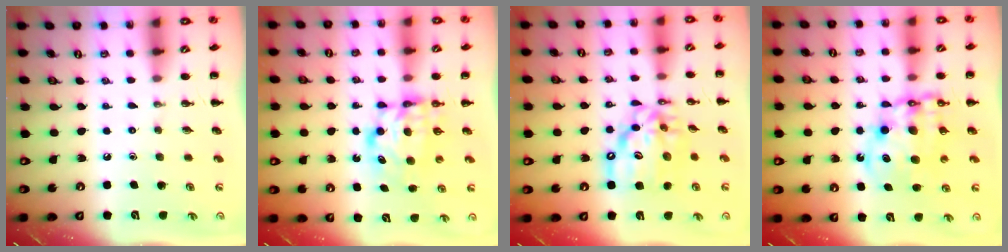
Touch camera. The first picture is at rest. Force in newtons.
{"total": 7.0, "press": 6.9, "slide": 1.2}
{"total": 13.3, "press": 12.6, "slide": 4.1}
{"total": 11.6, "press": 11.4, "slide": 2.5}